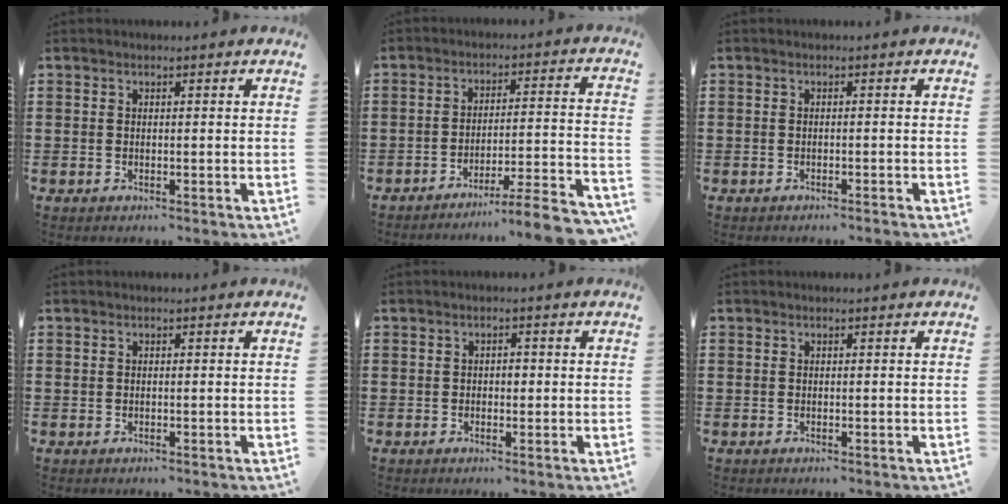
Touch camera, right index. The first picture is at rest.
{"total": 6.4, "force": [-5.5, -0.6, 3.3], "torque": [-0.047, -0.014, -0.108]}
{"total": 0.7, "force": [-0.6, -0.2, 0.2], "torque": [-0.004, -0.002, -0.012]}
{"total": 0.0}
{"total": 0.9, "force": [-0.1, 0.5, 0.7], "torque": [-0.015, 0.001, -0.003]}
{"total": 0.0}